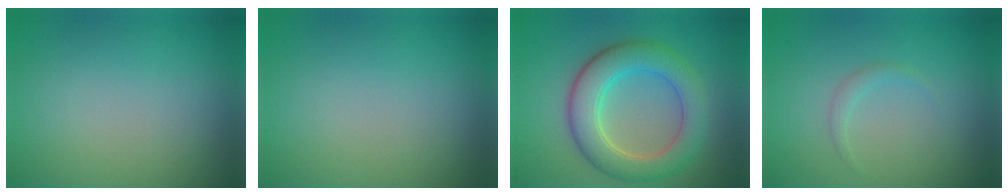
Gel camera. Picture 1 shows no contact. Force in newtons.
{"total": 0.0}
{"total": 6.5, "press": 6.5, "slide": 0.4}
{"total": 0.8, "press": 0.8, "slide": 0.1}